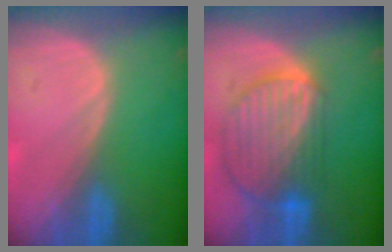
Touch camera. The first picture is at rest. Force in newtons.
{"total": 10.0, "press": 8.6, "slide": 5.2}